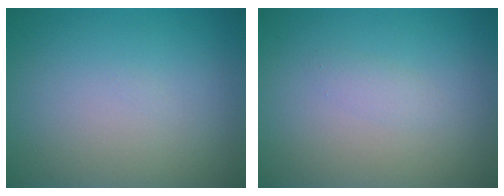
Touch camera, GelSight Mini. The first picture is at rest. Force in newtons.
{"total": 0.8, "press": 0.8, "slide": 0.0}